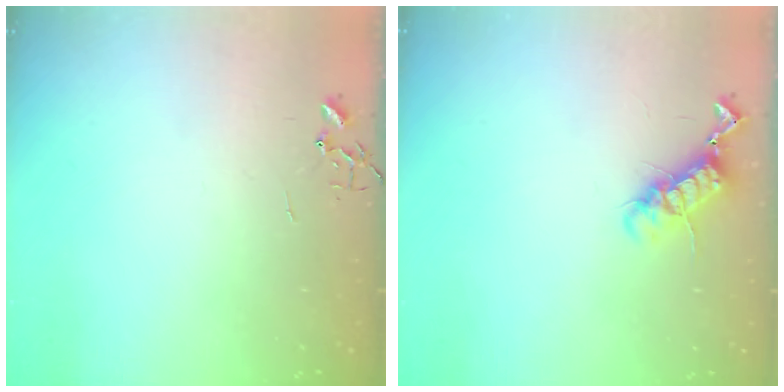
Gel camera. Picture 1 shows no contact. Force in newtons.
{"total": 11.5, "press": 11.4, "slide": 1.2}